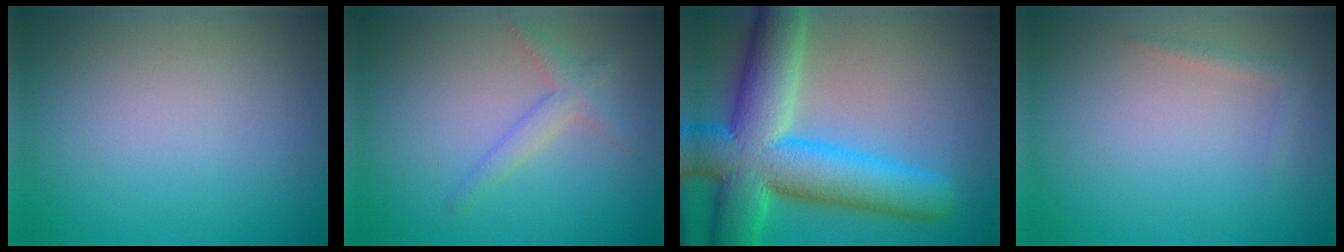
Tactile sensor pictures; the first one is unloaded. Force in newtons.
{"total": 2.0, "press": 2.0, "slide": 0.2}
{"total": 12.7, "press": 12.7, "slide": 0.5}
{"total": 0.9, "press": 0.9, "slide": 0.1}